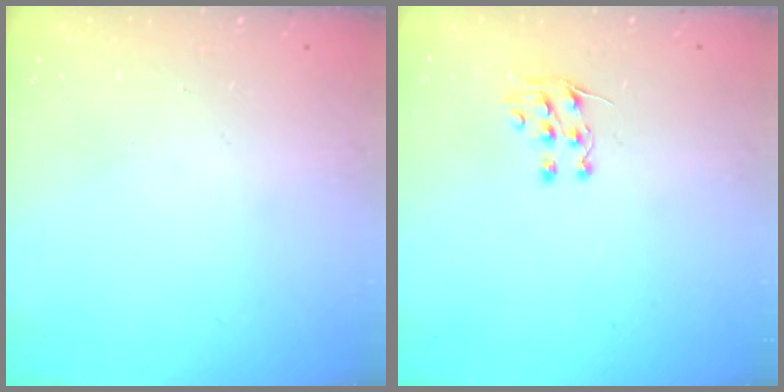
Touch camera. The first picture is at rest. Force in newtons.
{"total": 5.9, "press": 5.9, "slide": 0.5}